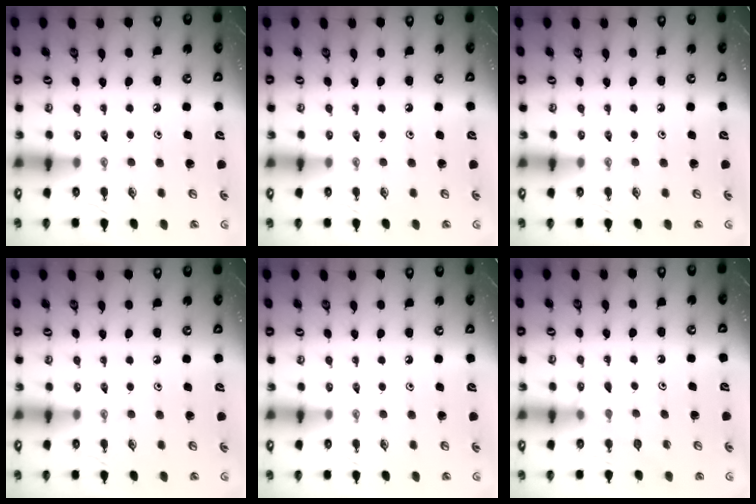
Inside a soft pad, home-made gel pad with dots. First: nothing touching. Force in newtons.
{"total": 0.0}
{"total": 0.0}
{"total": 0.0}
{"total": 0.0}
{"total": 4.7, "press": 4.7, "slide": 0.6}